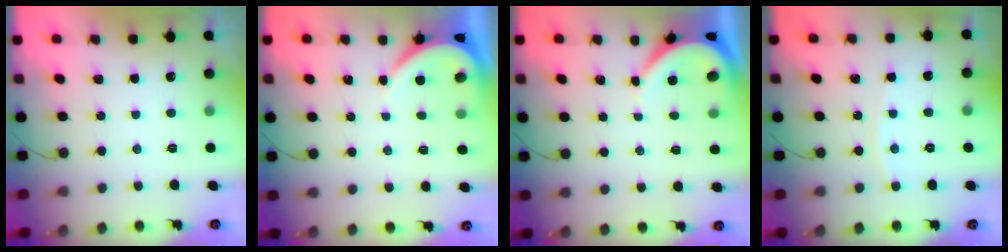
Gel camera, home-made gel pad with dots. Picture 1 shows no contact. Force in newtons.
{"total": 3.9, "press": 3.9, "slide": 0.6}
{"total": 5.3, "press": 5.2, "slide": 0.7}
{"total": 2.3, "press": 2.2, "slide": 0.3}